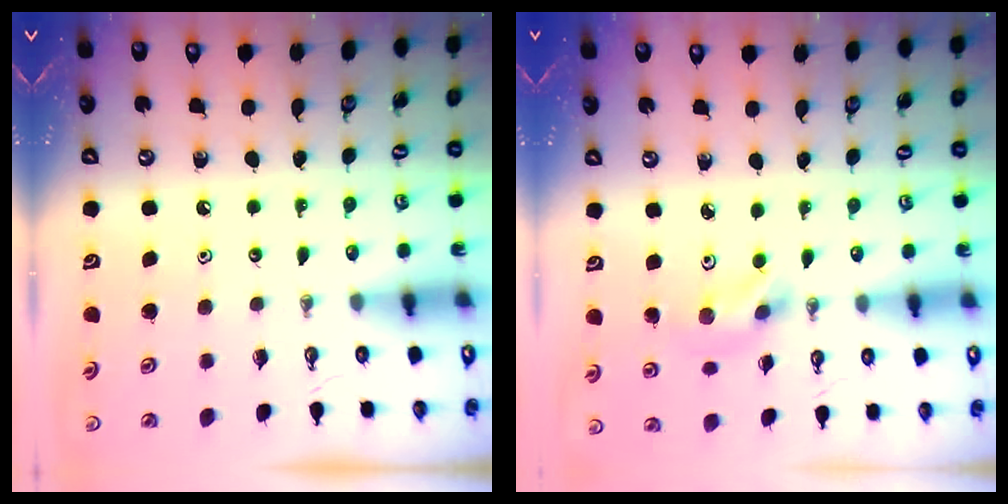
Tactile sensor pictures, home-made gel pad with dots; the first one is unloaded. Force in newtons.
{"total": 4.7, "press": 4.6, "slide": 0.7}